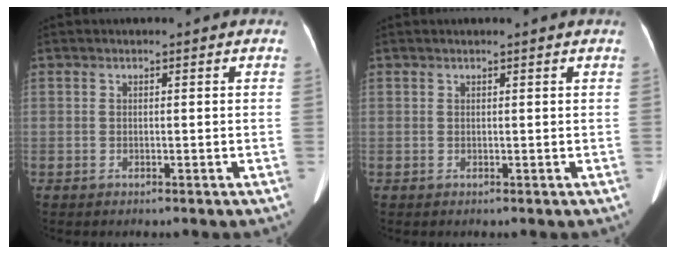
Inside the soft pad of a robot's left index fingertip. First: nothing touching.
{"total": 1.2, "force": [1.1, -0.3, 0.5], "torque": [-0.016, 0.008, 0.023]}